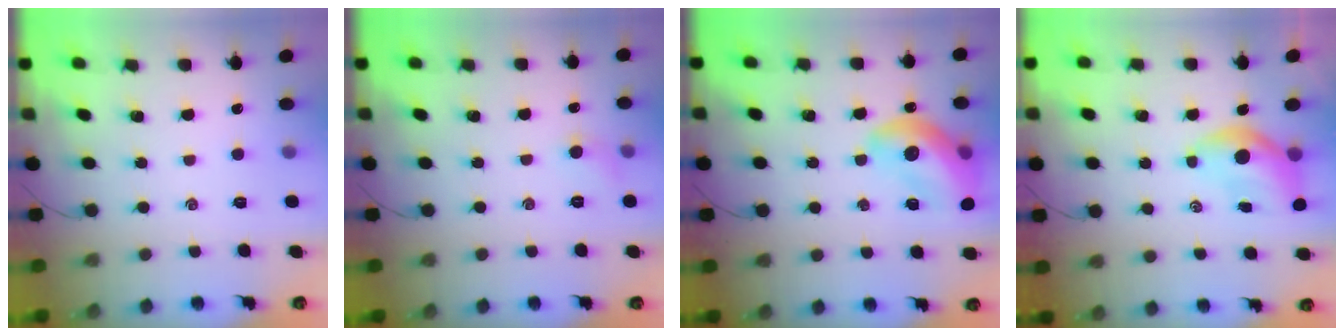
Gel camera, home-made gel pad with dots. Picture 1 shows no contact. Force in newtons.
{"total": 5.1, "press": 4.9, "slide": 1.4}
{"total": 15.9, "press": 15.6, "slide": 3.1}
{"total": 7.0, "press": 6.8, "slide": 1.4}